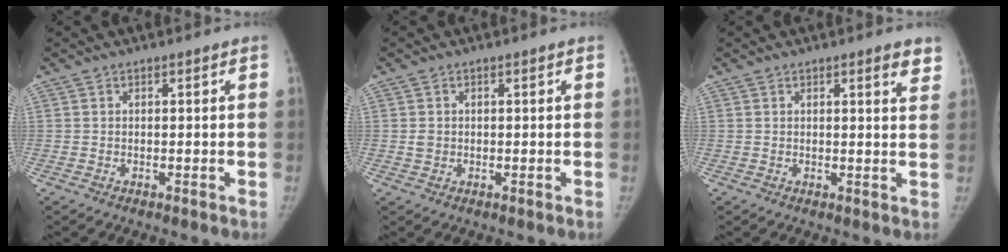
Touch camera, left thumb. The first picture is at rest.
{"total": 1.3, "force": [0.0, 1.1, 0.6], "torque": [-0.005, 0.001, 0.005]}
{"total": 3.5, "force": [2.4, 0.7, 2.3], "torque": [-0.017, -0.011, 0.027]}